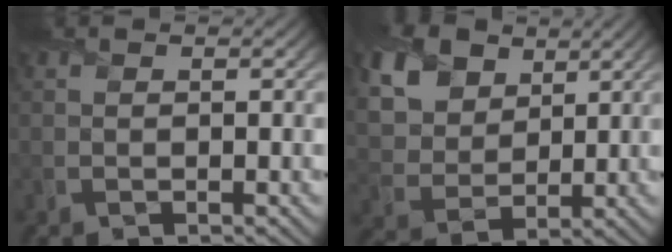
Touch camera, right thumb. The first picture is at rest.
{"total": 11.7, "force": [6.0, 7.9, 6.2], "torque": [-0.192, 0.008, 0.121]}